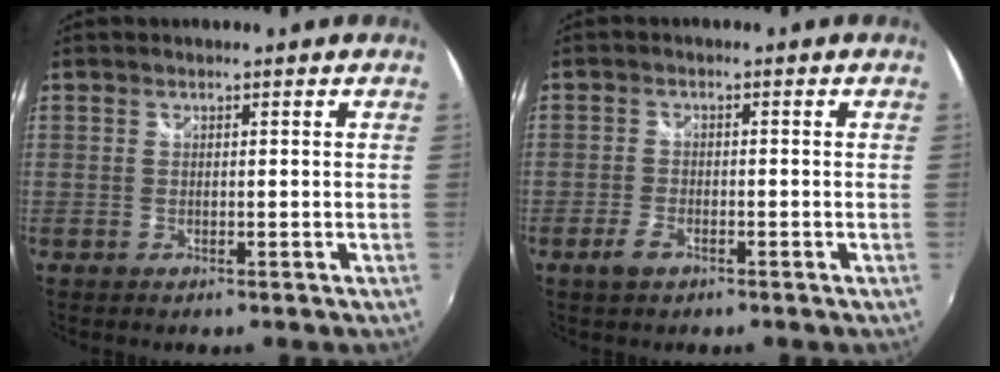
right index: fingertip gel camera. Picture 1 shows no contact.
{"total": 3.1, "force": [-1.9, 1.4, 1.9], "torque": [-0.048, -0.001, -0.038]}